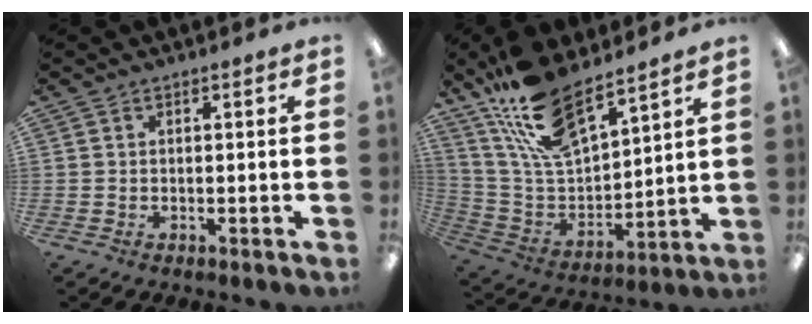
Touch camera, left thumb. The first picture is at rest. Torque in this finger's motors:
{"motor_torque": [1.62, 0.47, 1.40, -1.37, 0.31]}